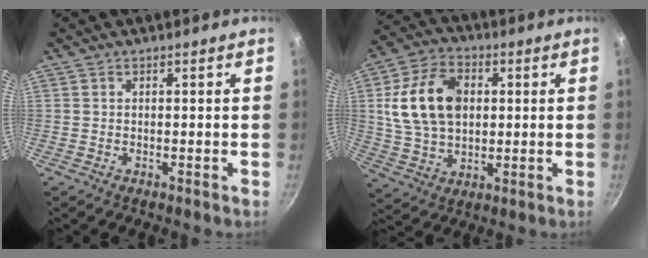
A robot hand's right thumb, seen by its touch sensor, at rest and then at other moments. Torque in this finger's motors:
{"motor_torque": [-1.16, 1.57, 0.80, -0.53, 0.22]}